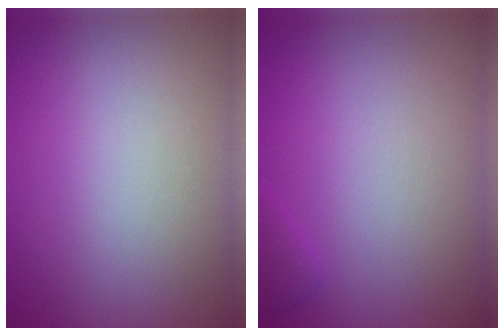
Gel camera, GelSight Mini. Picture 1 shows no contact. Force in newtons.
{"total": 0.7, "press": 0.7, "slide": 0.1}